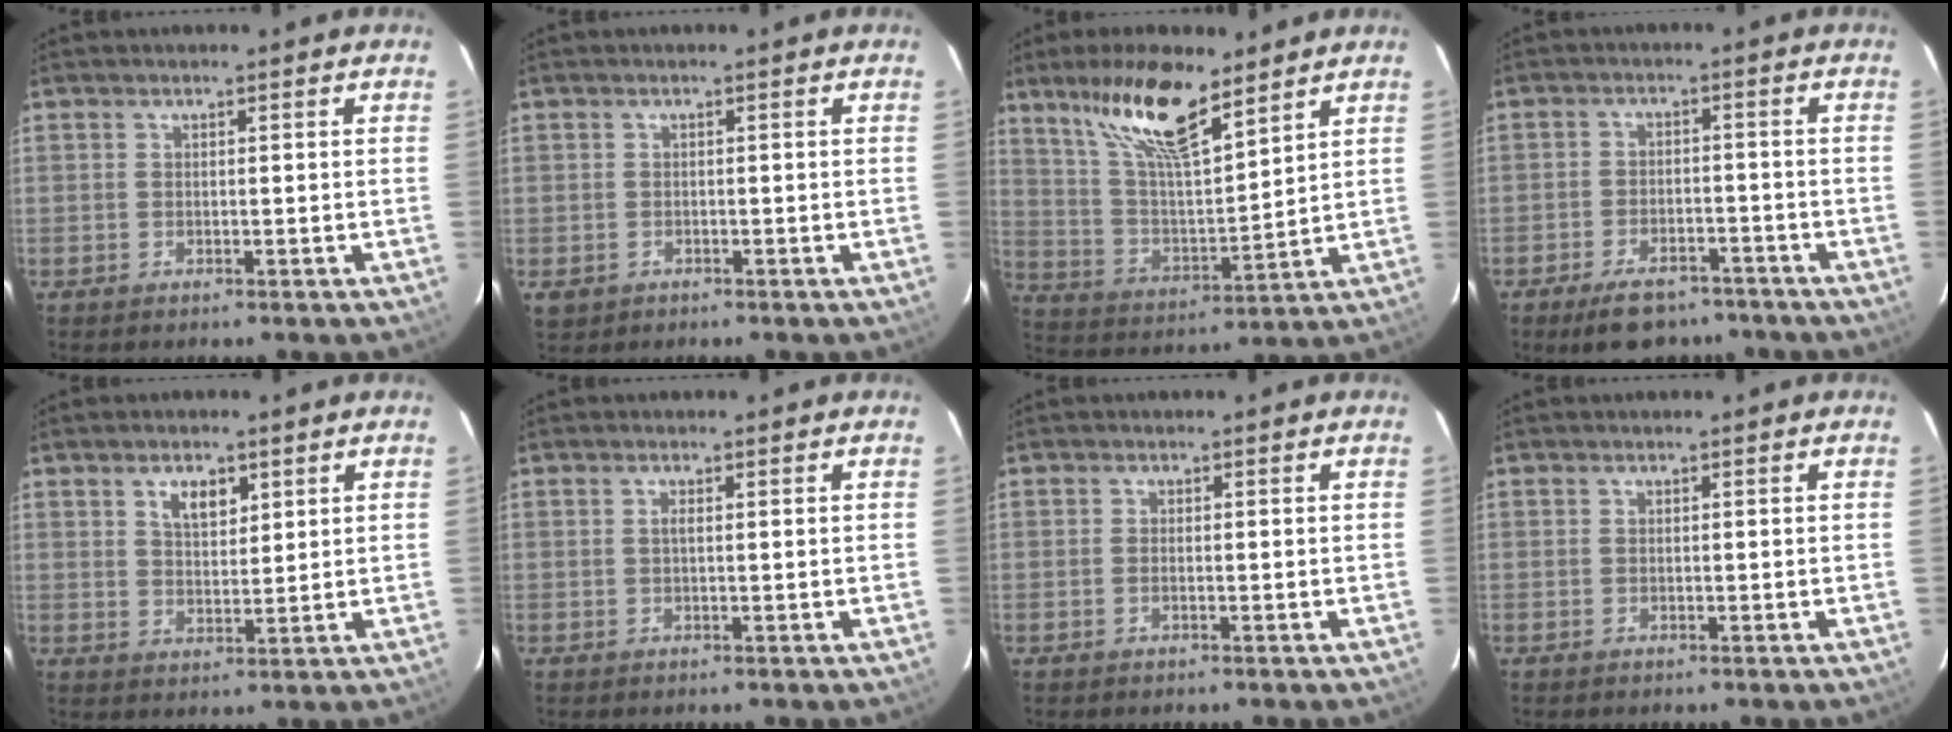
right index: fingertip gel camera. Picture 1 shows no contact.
{"total": 2.5, "force": [-0.7, 2.3, 0.7], "torque": [-0.016, -0.003, -0.009]}
{"total": 15.8, "force": [10.8, 4.2, 10.7], "torque": [-0.198, 0.014, 0.210]}
{"total": 10.0, "force": [-7.7, 4.6, 4.3], "torque": [-0.097, 0.006, -0.109]}
{"total": 4.8, "force": [2.5, 2.5, 3.3], "torque": [-0.053, 0.006, 0.046]}
{"total": 0.8, "force": [0.2, 0.0, 0.7], "torque": [-0.015, 0.002, 0.002]}
{"total": 0.6, "force": [-0.2, 0.2, 0.5], "torque": [-0.012, 0.000, -0.005]}
{"total": 0.0}